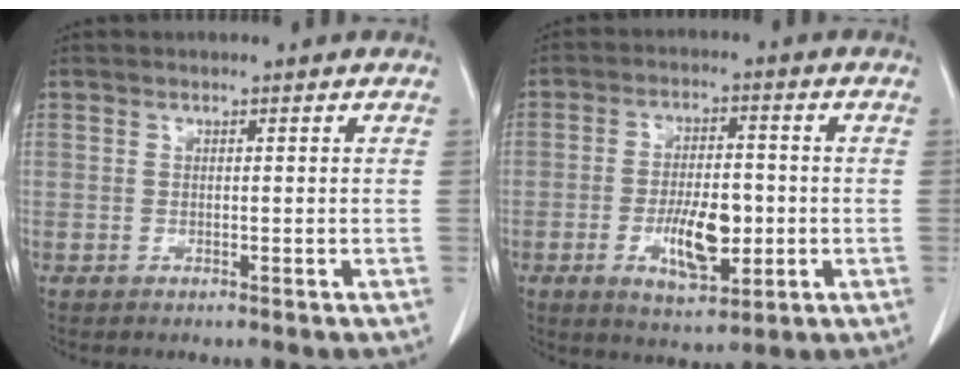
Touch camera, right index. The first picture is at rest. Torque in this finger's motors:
{"motor_torque": [0.50, -0.12, 0.18, 0.05]}